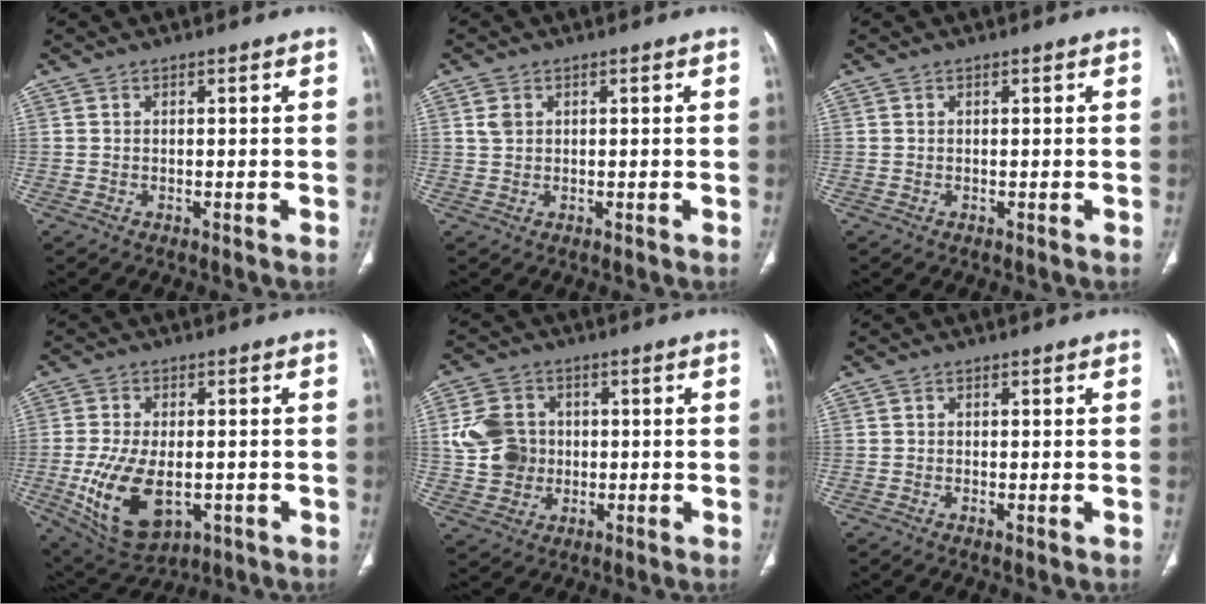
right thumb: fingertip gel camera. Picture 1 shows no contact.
{"total": 2.1, "force": [0.8, 1.5, 1.2], "torque": [-0.024, 0.002, 0.021]}
{"total": 0.0}
{"total": 13.0, "force": [-3.1, 7.3, 10.2], "torque": [-0.189, -0.005, -0.035]}
{"total": 9.9, "force": [0.7, 8.7, 4.7], "torque": [-0.068, 0.007, 0.014]}
{"total": 1.0, "force": [-0.3, 0.3, 0.9], "torque": [-0.021, -0.004, -0.006]}